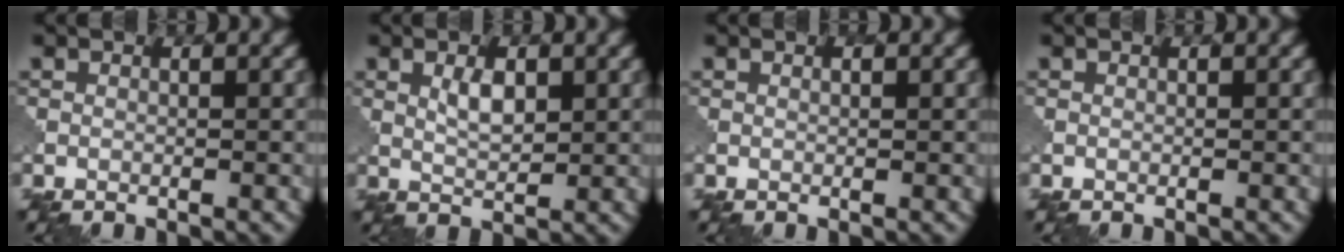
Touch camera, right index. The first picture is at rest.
{"total": 2.3, "force": [1.1, 1.0, 1.7], "torque": [-0.036, -0.002, 0.025]}
{"total": 0.6, "force": [0.4, 0.0, 0.5], "torque": [-0.006, -0.003, 0.009]}
{"total": 0.0}